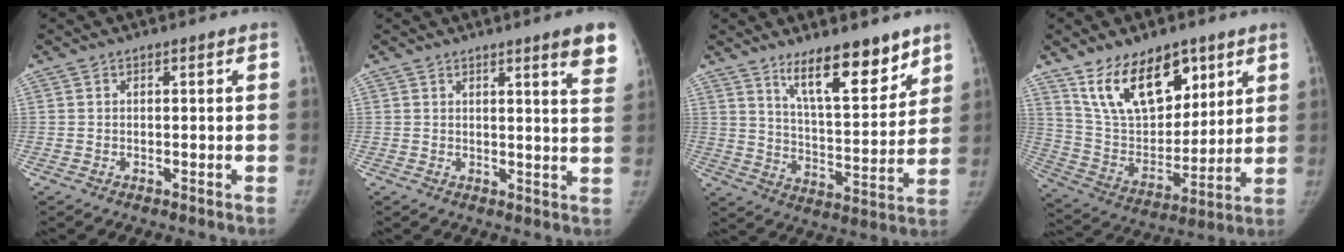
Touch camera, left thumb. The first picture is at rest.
{"total": 7.6, "force": [5.2, 0.5, 5.6], "torque": [-0.057, -0.028, 0.054]}
{"total": 14.6, "force": [10.2, 4.4, 9.5], "torque": [-0.114, -0.075, 0.173]}
{"total": 18.5, "force": [11.1, 10.2, 10.7], "torque": [-0.131, -0.056, 0.213]}